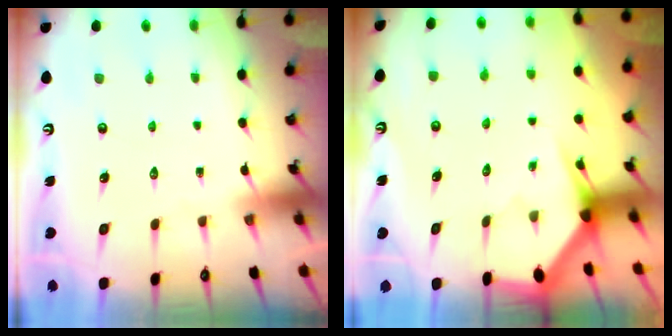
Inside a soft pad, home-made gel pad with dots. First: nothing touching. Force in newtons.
{"total": 3.1, "press": 3.1, "slide": 0.1}